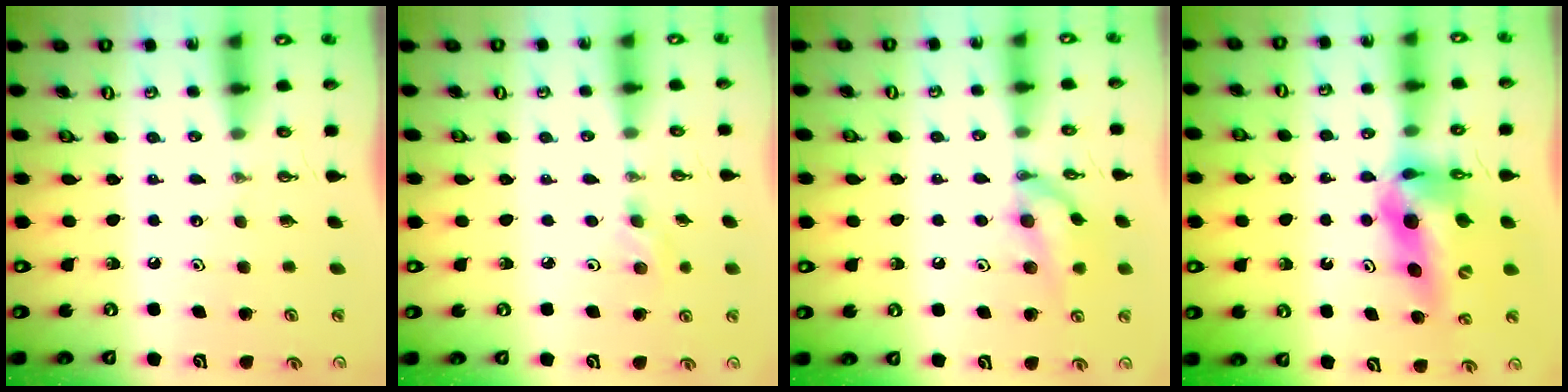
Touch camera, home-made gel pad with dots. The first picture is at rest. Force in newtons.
{"total": 2.1, "press": 2.0, "slide": 0.5}
{"total": 12.3, "press": 12.3, "slide": 0.5}
{"total": 13.2, "press": 12.8, "slide": 3.4}